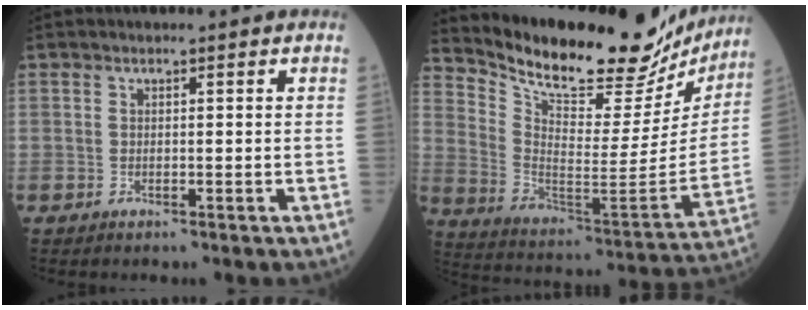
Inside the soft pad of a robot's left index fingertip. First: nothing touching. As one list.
[{"total": 25.6, "force": [23.0, 6.6, 9.2], "torque": [-0.159, -0.060, 0.326]}]